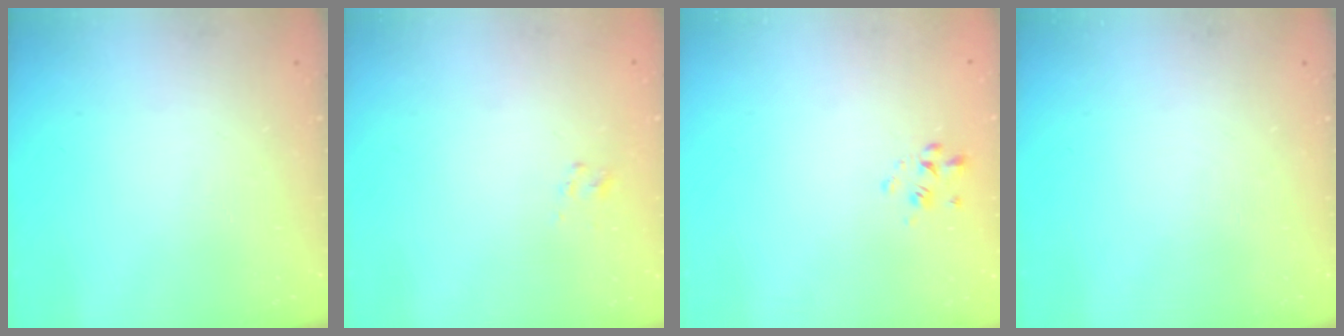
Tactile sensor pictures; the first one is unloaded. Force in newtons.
{"total": 2.5, "press": 2.4, "slide": 0.8}
{"total": 1.4, "press": 1.2, "slide": 0.8}
{"total": 0.0}